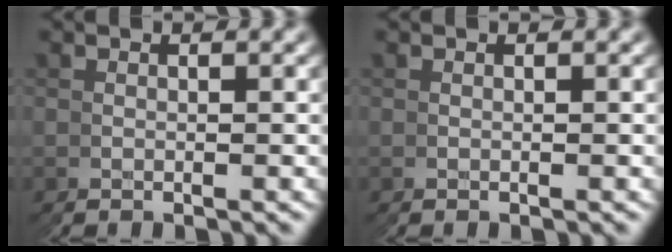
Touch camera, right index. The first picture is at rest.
{"total": 0.0}